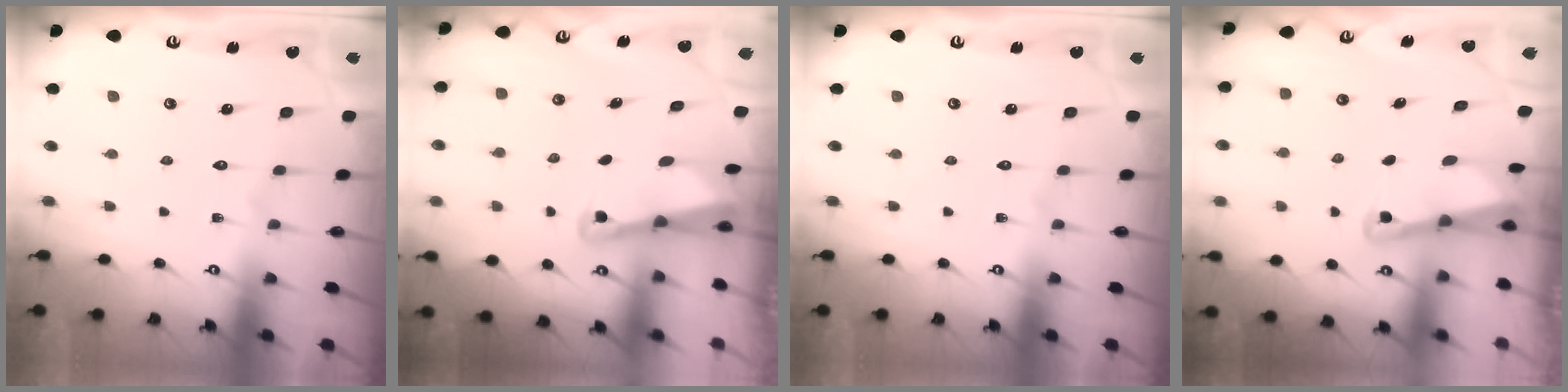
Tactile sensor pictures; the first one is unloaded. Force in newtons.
{"total": 2.6, "press": 2.5, "slide": 0.6}
{"total": 0.0}
{"total": 2.2, "press": 2.2, "slide": 0.3}